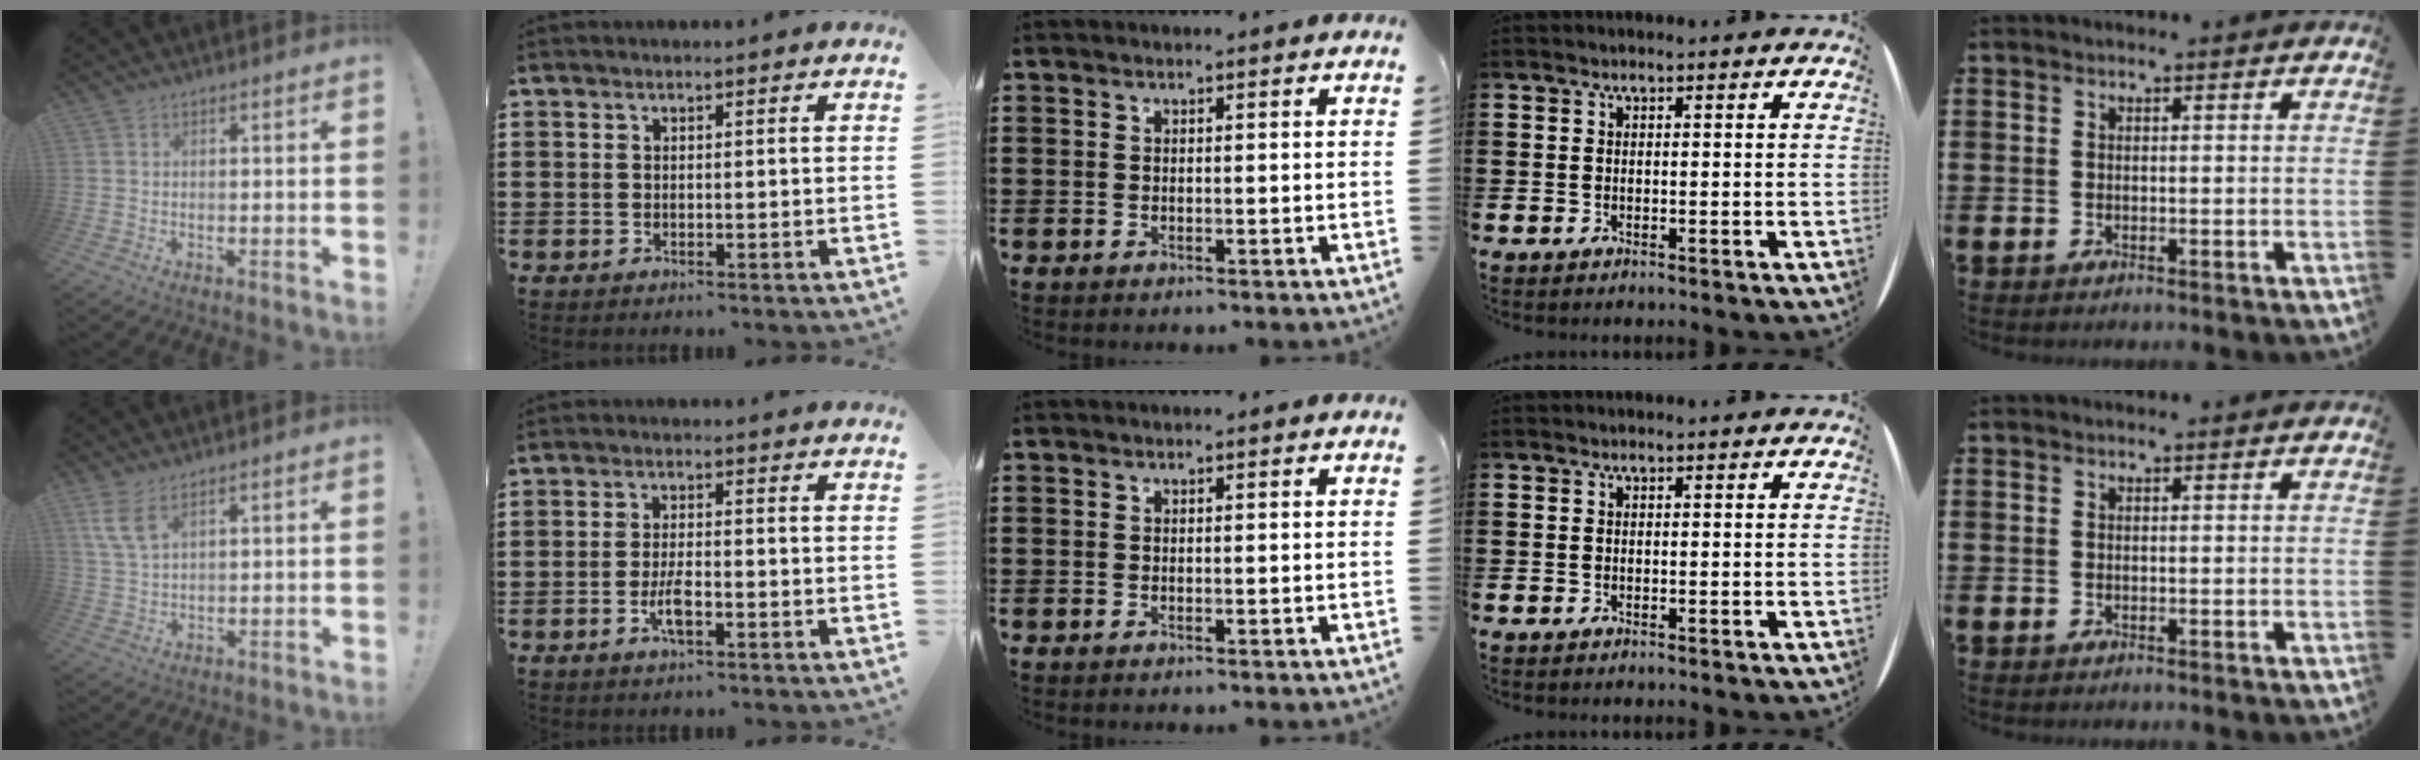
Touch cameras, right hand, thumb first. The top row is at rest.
{"thumb": {"total": 6.0, "force": [3.6, 2.2, 4.4], "torque": [-0.081, -0.013, 0.068]}, "index": {"total": 3.9, "force": [-1.5, 1.1, 3.5], "torque": [-0.073, -0.002, -0.031]}}